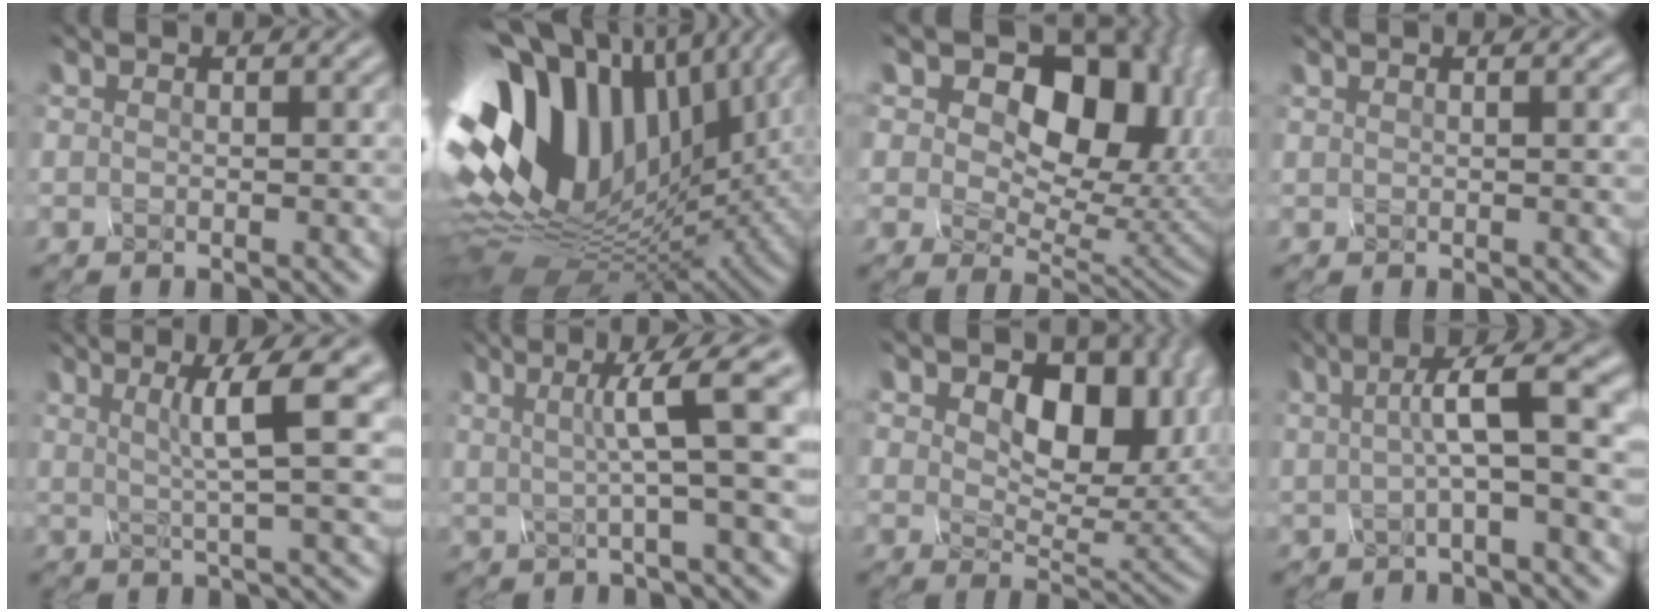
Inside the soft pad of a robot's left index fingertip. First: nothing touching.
{"total": 16.0, "force": [1.1, 10.1, 12.4], "torque": [-0.269, 0.010, 0.026]}
{"total": 13.2, "force": [4.0, 9.0, 8.8], "torque": [-0.122, 0.003, 0.073]}
{"total": 2.2, "force": [1.2, 0.8, 1.7], "torque": [-0.009, 0.016, 0.000]}
{"total": 5.9, "force": [1.5, 0.5, 5.7], "torque": [-0.106, 0.008, 0.043]}
{"total": 5.6, "force": [1.0, 0.5, 5.5], "torque": [-0.102, 0.009, 0.030]}
{"total": 9.1, "force": [2.7, 5.6, 6.7], "torque": [-0.117, -0.012, 0.059]}
{"total": 4.9, "force": [0.1, 0.8, 4.8], "torque": [-0.094, 0.010, 0.011]}